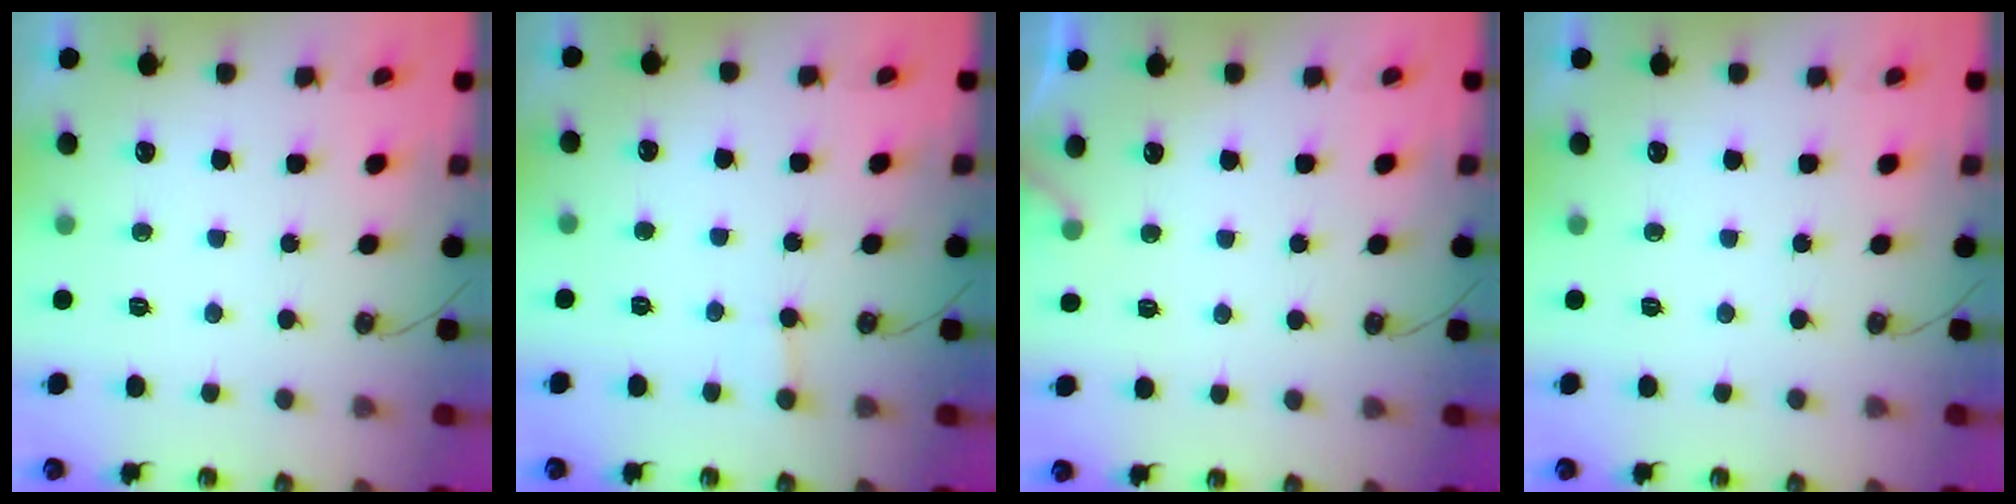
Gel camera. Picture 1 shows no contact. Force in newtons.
{"total": 1.9, "press": 1.9, "slide": 0.3}
{"total": 3.8, "press": 3.8, "slide": 0.3}
{"total": 0.0}